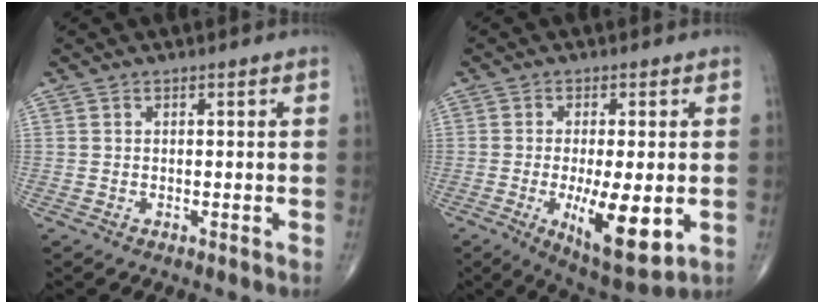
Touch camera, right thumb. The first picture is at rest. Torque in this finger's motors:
{"motor_torque": [-0.12, 0.29, 0.51, -0.15, 0.07]}